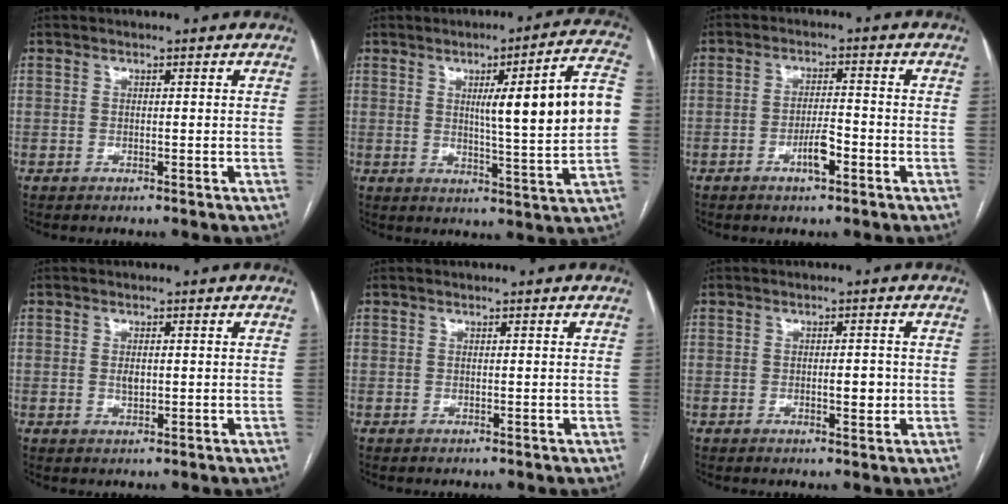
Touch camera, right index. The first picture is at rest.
{"total": 14.7, "force": [1.8, -0.3, 14.6], "torque": [-0.202, 0.010, 0.026]}
{"total": 4.1, "force": [-2.0, 0.8, 3.4], "torque": [-0.063, 0.001, -0.037]}
{"total": 1.6, "force": [0.1, 0.9, 1.4], "torque": [-0.023, 0.000, 0.002]}
{"total": 0.0}
{"total": 2.8, "force": [-0.4, 0.8, 2.6], "torque": [-0.043, -0.001, -0.004]}